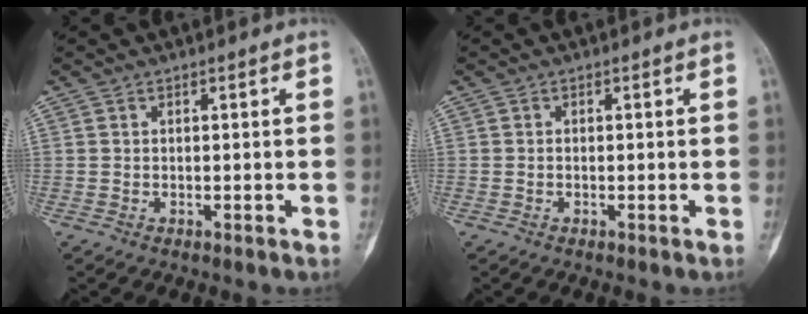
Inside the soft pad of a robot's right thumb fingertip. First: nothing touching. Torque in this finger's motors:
{"motor_torque": [0.06, 0.06, 0.15, 0.32, -0.03]}